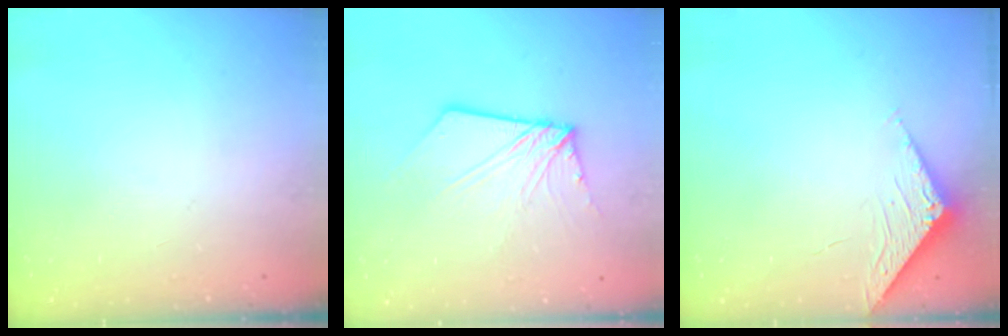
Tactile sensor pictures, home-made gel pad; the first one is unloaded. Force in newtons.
{"total": 8.6, "press": 8.5, "slide": 1.0}
{"total": 6.9, "press": 6.9, "slide": 0.5}